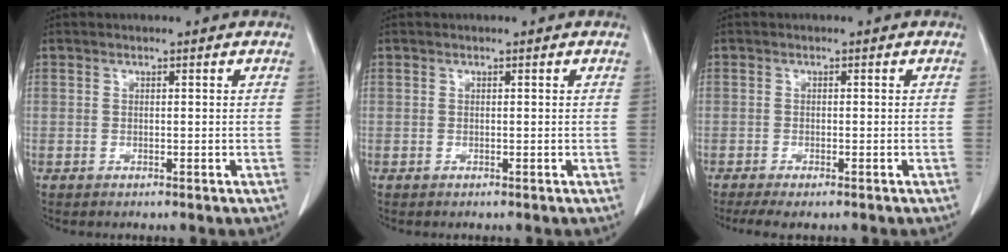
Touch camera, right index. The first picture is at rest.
{"total": 0.0}
{"total": 4.3, "force": [-3.3, 0.7, 2.6], "torque": [-0.041, -0.011, -0.049]}